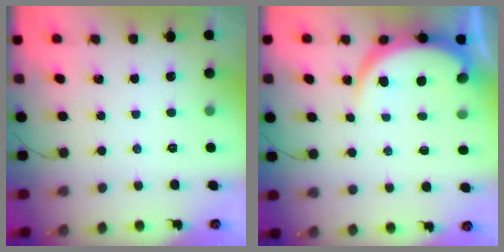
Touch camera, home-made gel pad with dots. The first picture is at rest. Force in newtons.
{"total": 7.7, "press": 7.7, "slide": 0.6}